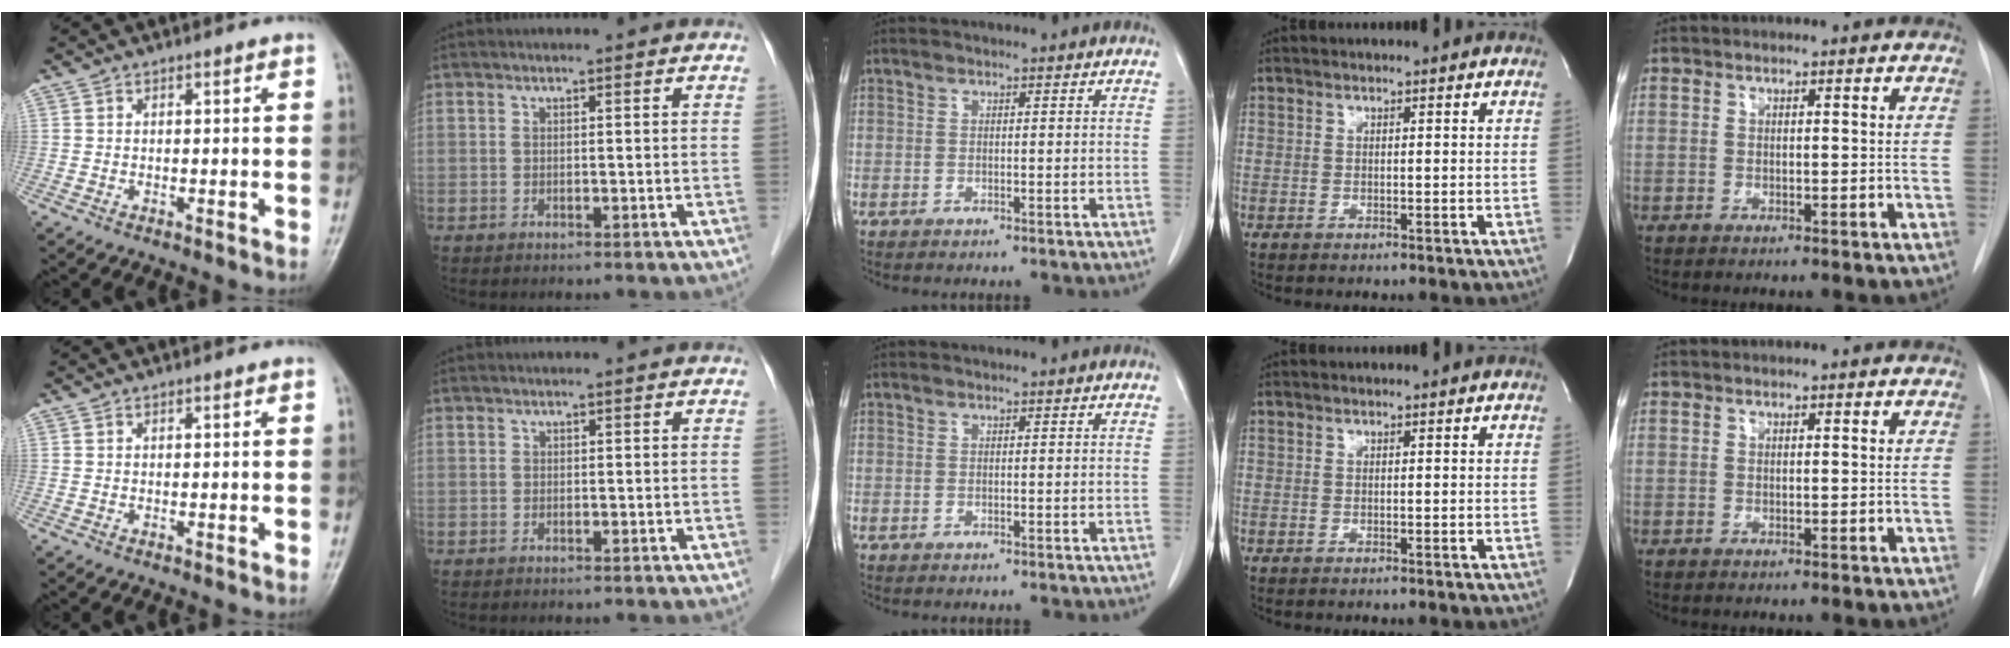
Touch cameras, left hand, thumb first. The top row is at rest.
{}